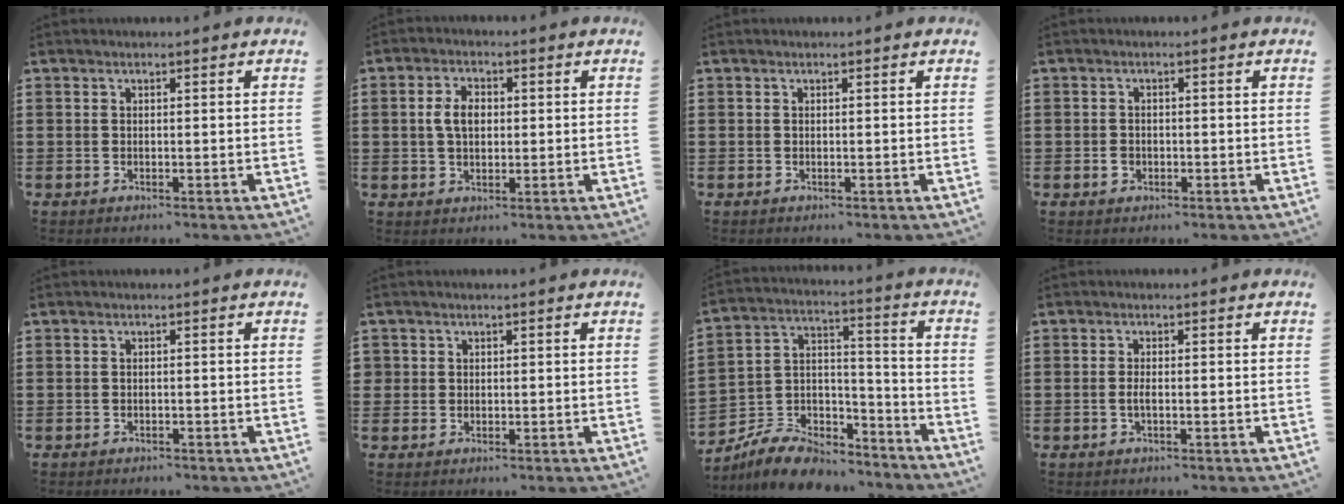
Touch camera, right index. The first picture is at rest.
{"total": 4.2, "force": [0.4, 2.7, 3.2], "torque": [-0.076, 0.011, 0.001]}
{"total": 0.0}
{"total": 1.4, "force": [-0.5, 1.1, 0.6], "torque": [-0.015, 0.004, -0.010]}
{"total": 0.6, "force": [-0.6, 0.1, 0.0], "torque": [-0.002, -0.001, -0.013]}
{"total": 1.1, "force": [0.3, 1.1, 0.2], "torque": [-0.005, 0.004, 0.006]}
{"total": 8.4, "force": [-7.6, 2.9, 1.9], "torque": [-0.048, 0.020, -0.148]}
{"total": 1.6, "force": [-0.5, 0.3, 1.5], "torque": [-0.036, -0.003, -0.011]}